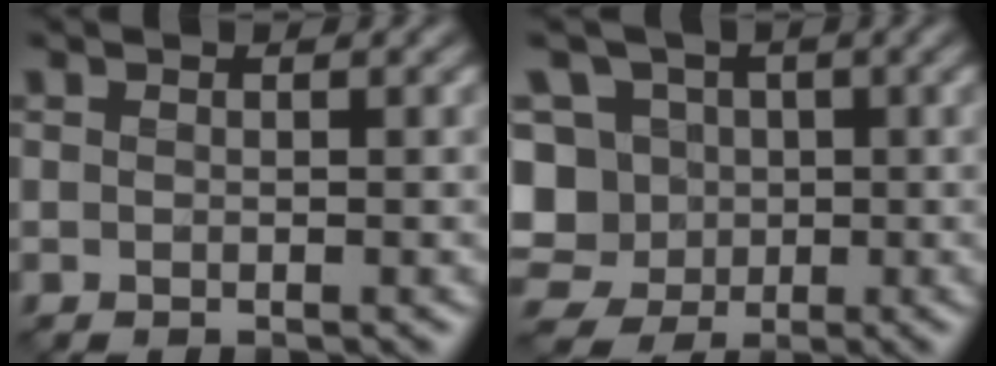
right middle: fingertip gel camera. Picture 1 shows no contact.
{"total": 11.4, "force": [0.6, 10.5, 4.5], "torque": [-0.105, 0.031, -0.022]}